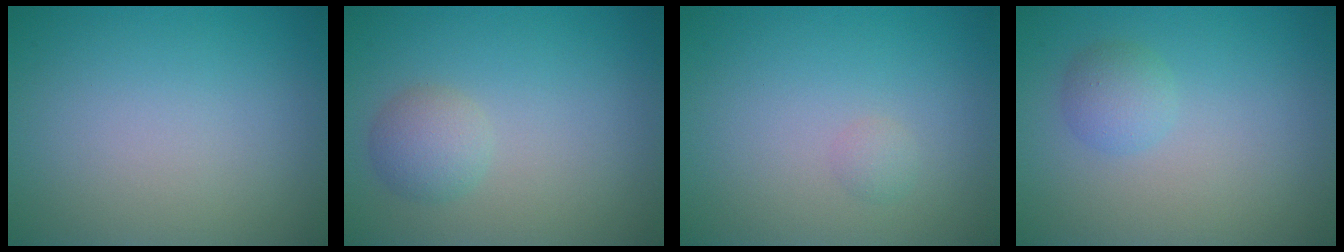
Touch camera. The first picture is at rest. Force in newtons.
{"total": 2.2, "press": 2.2, "slide": 0.1}
{"total": 0.7, "press": 0.7, "slide": 0.0}
{"total": 1.8, "press": 1.8, "slide": 0.0}